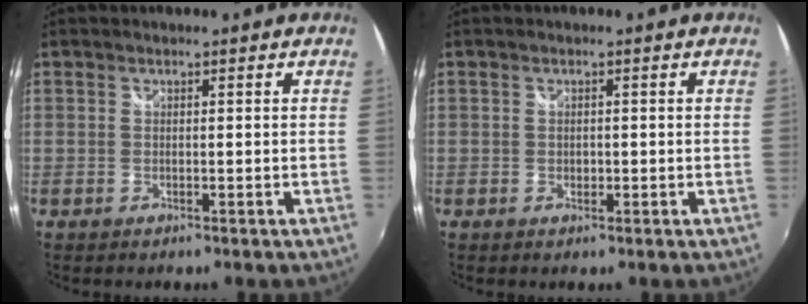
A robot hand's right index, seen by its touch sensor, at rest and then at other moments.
{"total": 0.9, "force": [-0.1, 0.8, 0.5], "torque": [-0.006, 0.000, -0.001]}